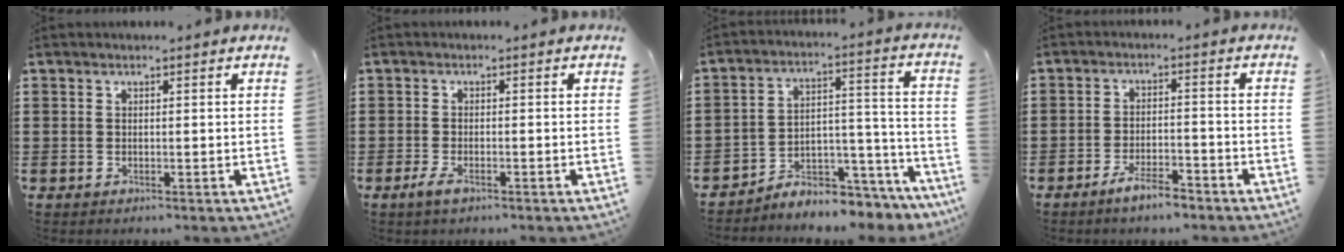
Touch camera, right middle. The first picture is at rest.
{"total": 2.2, "force": [-1.2, 0.6, 1.7], "torque": [-0.046, -0.009, -0.025]}
{"total": 5.6, "force": [-5.4, 1.1, 1.0], "torque": [-0.019, 0.005, -0.104]}
{"total": 4.5, "force": [-3.7, 0.8, 2.5], "torque": [-0.048, 0.003, -0.069]}